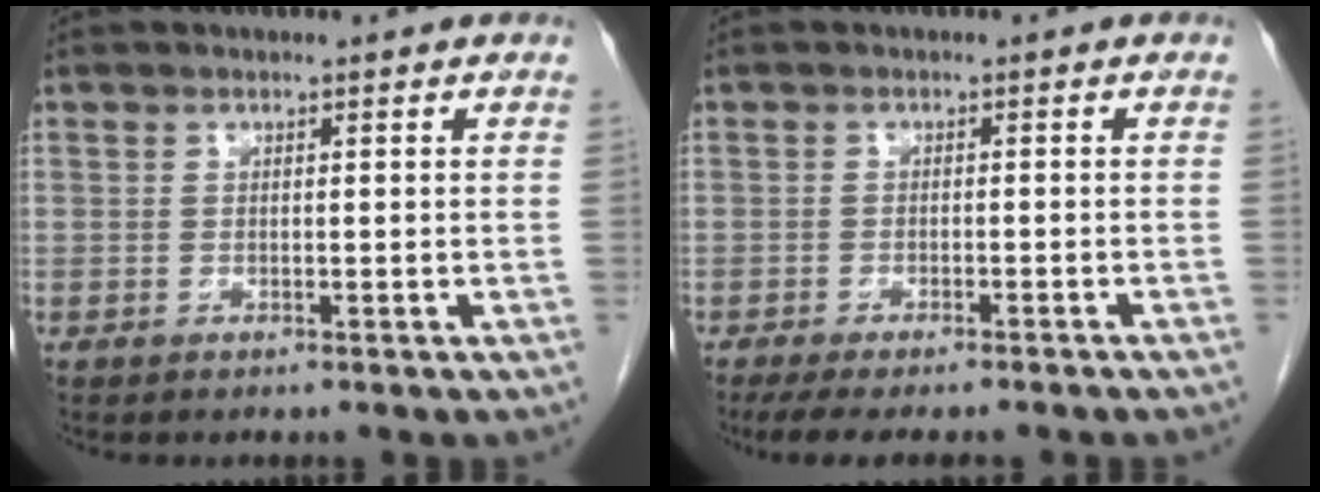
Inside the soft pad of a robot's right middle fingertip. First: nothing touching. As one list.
[{"total": 11.2, "force": [-9.6, 1.5, 5.7], "torque": [-0.071, -0.013, -0.126]}]